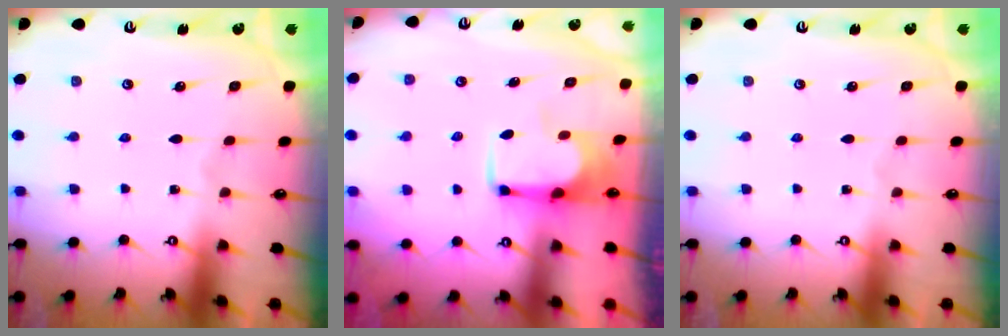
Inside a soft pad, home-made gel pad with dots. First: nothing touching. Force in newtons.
{"total": 3.2, "press": 3.1, "slide": 0.5}
{"total": 0.0}